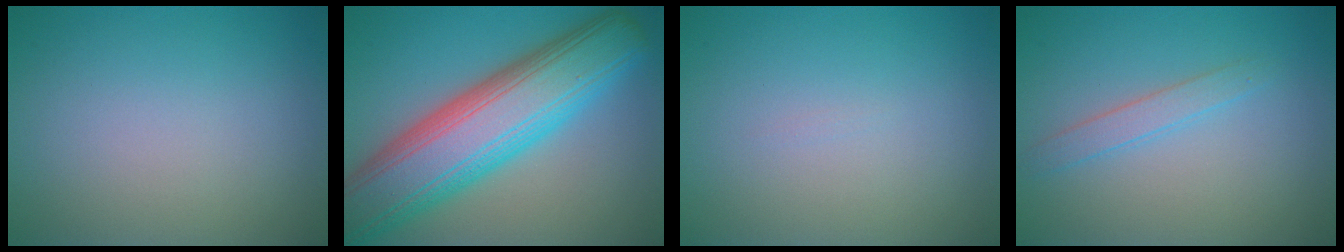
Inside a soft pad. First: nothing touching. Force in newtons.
{"total": 12.3, "press": 12.3, "slide": 0.3}
{"total": 0.0}
{"total": 1.6, "press": 1.6, "slide": 0.2}